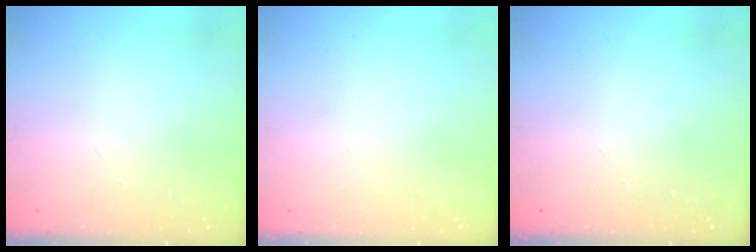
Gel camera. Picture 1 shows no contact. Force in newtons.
{"total": 0.0}
{"total": 0.0}